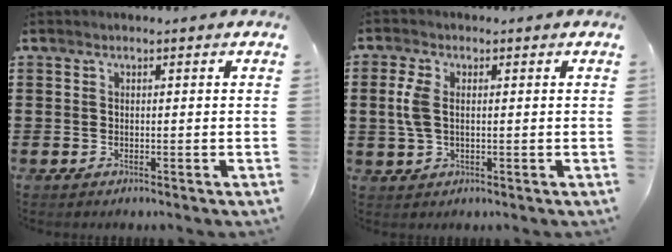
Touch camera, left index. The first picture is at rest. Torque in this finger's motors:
{"motor_torque": [0.69, -0.08, 0.27, 0.06]}